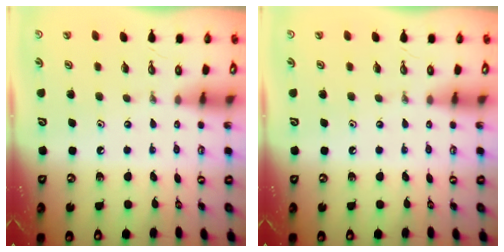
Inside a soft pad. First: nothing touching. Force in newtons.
{"total": 0.0}